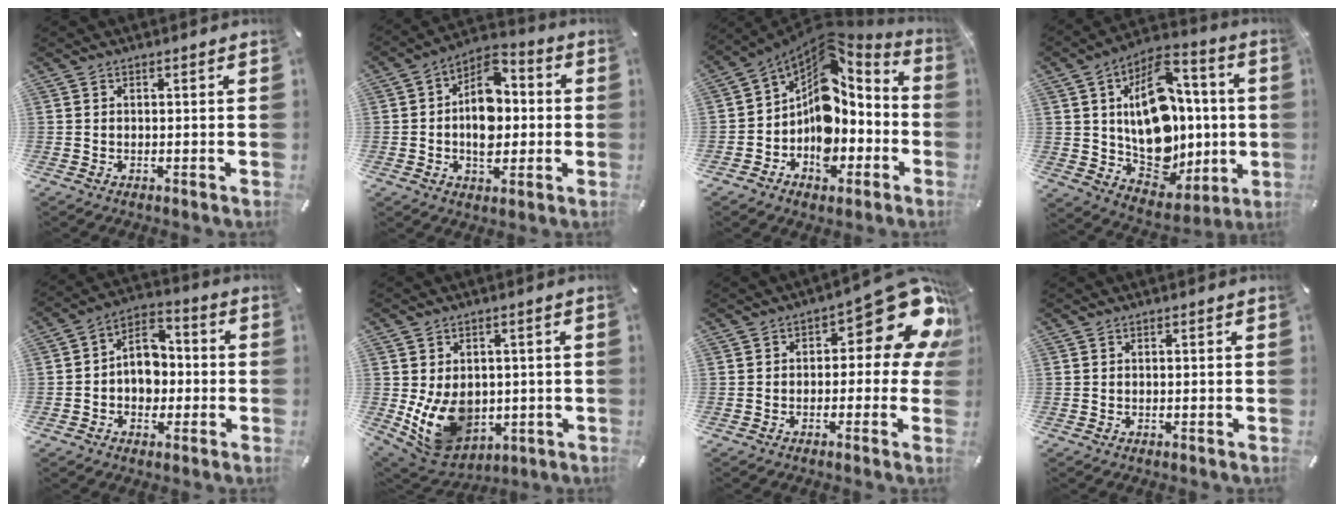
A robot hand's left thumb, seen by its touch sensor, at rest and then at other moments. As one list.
[{"total": 11.8, "force": [-0.1, 8.6, 8.0], "torque": [-0.130, -0.003, -0.003]}, {"total": 12.7, "force": [0.4, 10.5, 7.1], "torque": [-0.118, -0.040, 0.009]}, {"total": 22.0, "force": [2.5, 16.1, 14.8], "torque": [-0.229, -0.028, 0.054]}, {"total": 9.0, "force": [-1.2, 7.6, 4.8], "torque": [-0.073, 0.012, -0.023]}, {"total": 12.5, "force": [-1.4, 10.0, 7.2], "torque": [-0.140, -0.012, -0.018]}, {"total": 15.5, "force": [6.6, 6.6, 12.4], "torque": [-0.154, -0.052, 0.108]}, {"total": 0.0}]